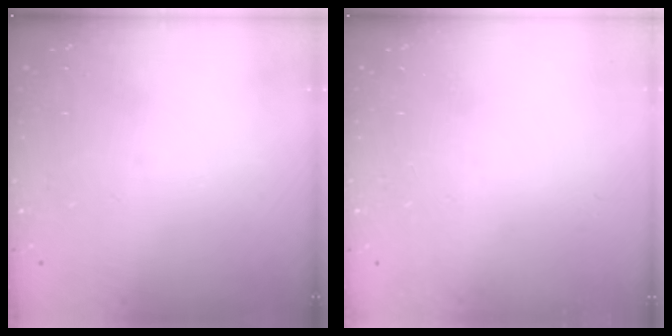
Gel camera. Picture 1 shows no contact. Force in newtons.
{"total": 0.0}